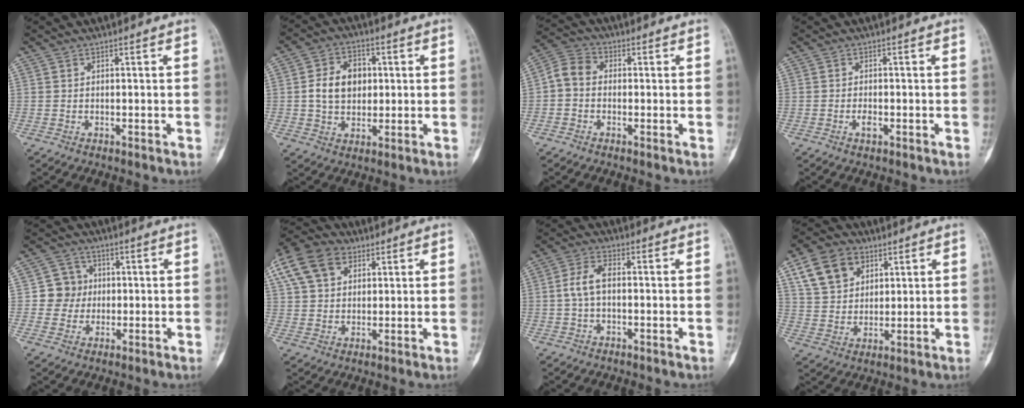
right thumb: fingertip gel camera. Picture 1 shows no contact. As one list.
[{"total": 9.3, "force": [0.9, 7.0, 6.0], "torque": [-0.076, 0.008, 0.013]}, {"total": 5.1, "force": [-0.5, 4.0, 3.1], "torque": [-0.048, 0.018, -0.026]}, {"total": 1.6, "force": [-0.7, 0.7, 1.3], "torque": [-0.023, 0.002, -0.013]}, {"total": 5.9, "force": [0.2, 5.8, 1.1], "torque": [0.023, 0.012, -0.004]}, {"total": 18.8, "force": [8.8, 13.2, 10.1], "torque": [-0.224, 0.035, 0.162]}, {"total": 4.8, "force": [-0.1, 2.5, 4.1], "torque": [-0.088, 0.016, -0.005]}, {"total": 12.0, "force": [5.7, 8.6, 6.2], "torque": [-0.084, -0.012, 0.108]}]